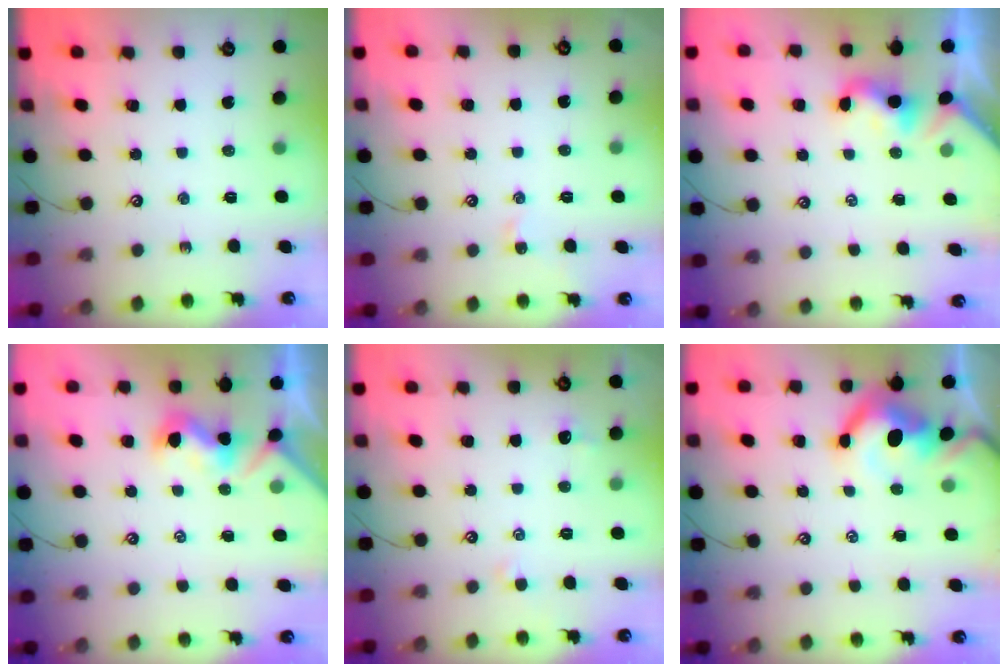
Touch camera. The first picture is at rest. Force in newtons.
{"total": 0.0}
{"total": 2.0, "press": 1.9, "slide": 0.5}
{"total": 1.9, "press": 1.7, "slide": 0.8}
{"total": 0.6, "press": 0.2, "slide": 0.6}
{"total": 6.8, "press": 6.6, "slide": 1.5}